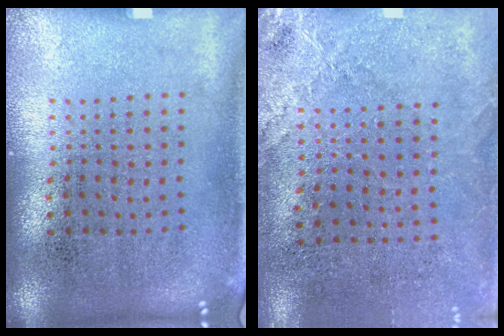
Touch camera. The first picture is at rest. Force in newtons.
{"total": 2.5, "press": 2.2, "slide": 1.2}